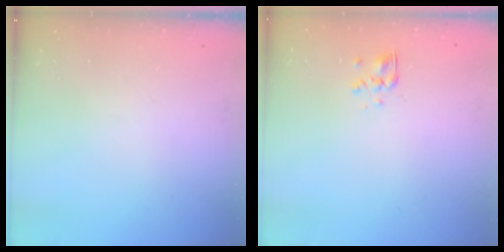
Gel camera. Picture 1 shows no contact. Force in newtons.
{"total": 2.9, "press": 2.6, "slide": 1.3}